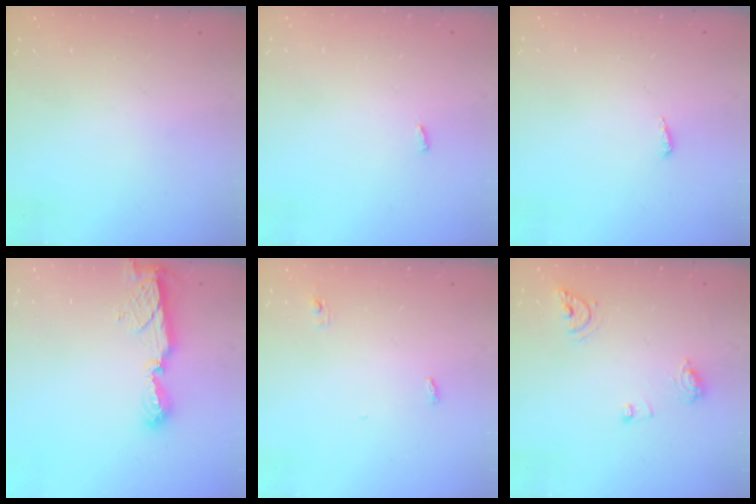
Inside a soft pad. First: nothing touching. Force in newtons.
{"total": 2.9, "press": 2.6, "slide": 1.3}
{"total": 4.1, "press": 4.0, "slide": 0.8}
{"total": 8.4, "press": 8.4, "slide": 0.8}
{"total": 3.6, "press": 3.5, "slide": 0.9}
{"total": 8.3, "press": 8.2, "slide": 0.9}